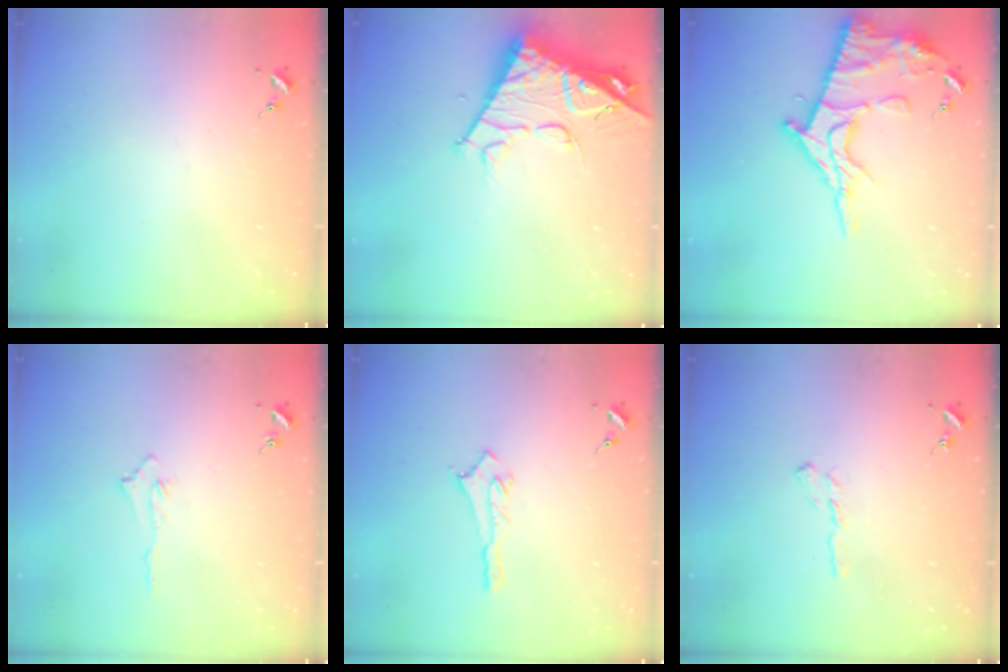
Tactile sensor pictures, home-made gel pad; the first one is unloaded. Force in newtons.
{"total": 13.9, "press": 13.8, "slide": 1.4}
{"total": 16.7, "press": 16.7, "slide": 1.6}
{"total": 3.2, "press": 3.2, "slide": 0.4}
{"total": 2.8, "press": 2.8, "slide": 0.3}
{"total": 5.5, "press": 5.5, "slide": 0.6}